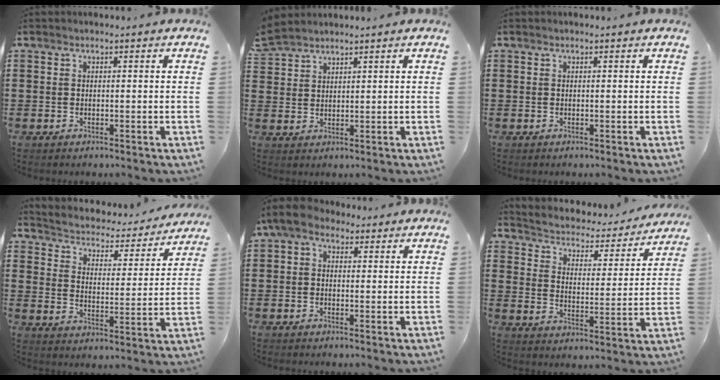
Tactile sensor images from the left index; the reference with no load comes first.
{"total": 3.0, "force": [2.8, 0.6, 0.5], "torque": [-0.019, -0.002, 0.055]}
{"total": 0.0}
{"total": 2.6, "force": [2.6, 0.5, 0.0], "torque": [-0.022, -0.029, 0.033]}
{"total": 3.9, "force": [1.5, 2.2, 2.9], "torque": [-0.068, 0.004, 0.025]}
{"total": 2.4, "force": [2.3, 0.7, 0.1], "torque": [-0.023, -0.026, 0.029]}